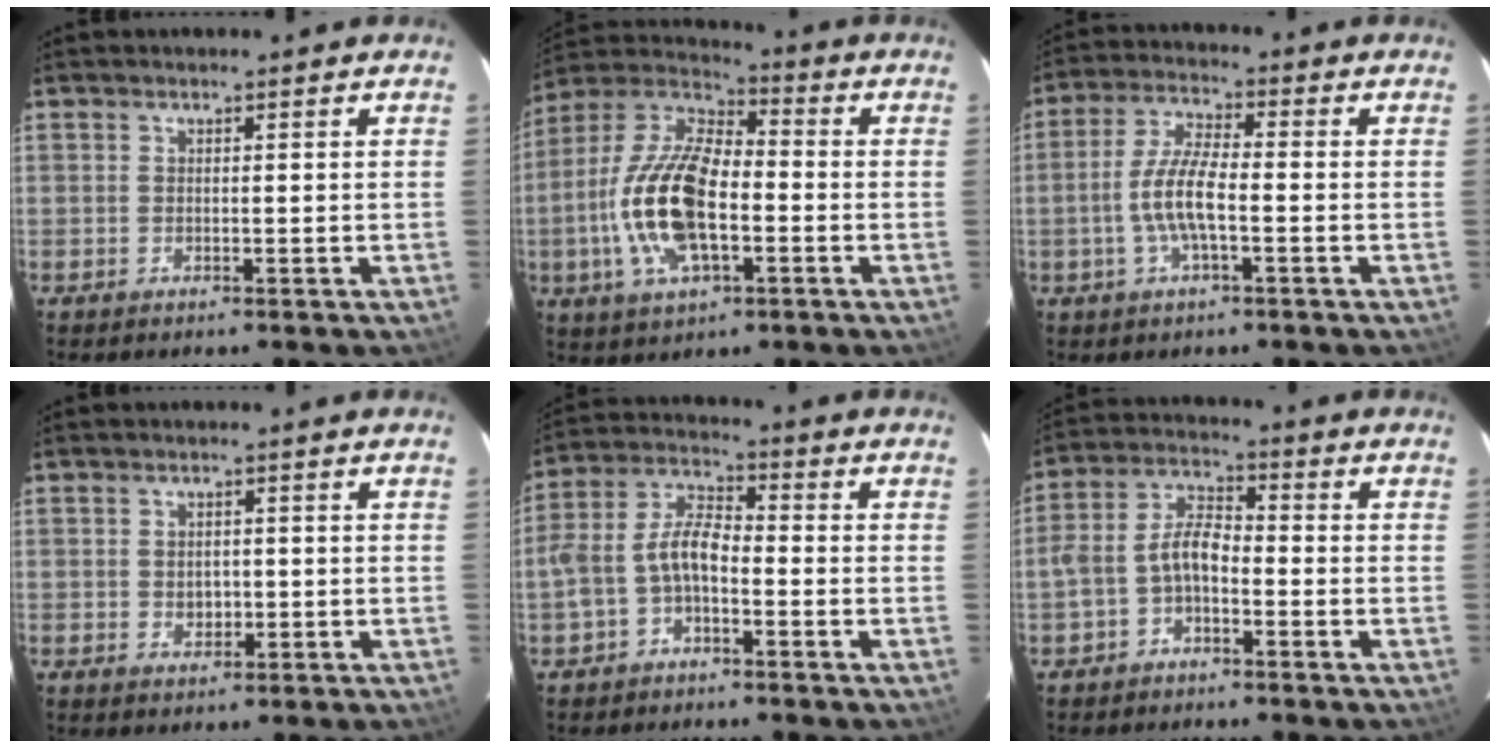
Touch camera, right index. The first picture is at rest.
{"total": 17.8, "force": [-3.6, 8.1, 15.5], "torque": [-0.324, 0.001, -0.074]}
{"total": 7.9, "force": [-2.0, 2.0, 7.4], "torque": [-0.153, 0.003, -0.040]}
{"total": 2.8, "force": [-0.3, 2.4, 1.5], "torque": [-0.022, 0.000, -0.001]}
{"total": 7.3, "force": [-2.8, 3.5, 5.8], "torque": [-0.128, 0.020, -0.055]}
{"total": 6.4, "force": [-2.6, 3.2, 4.9], "torque": [-0.106, 0.021, -0.052]}